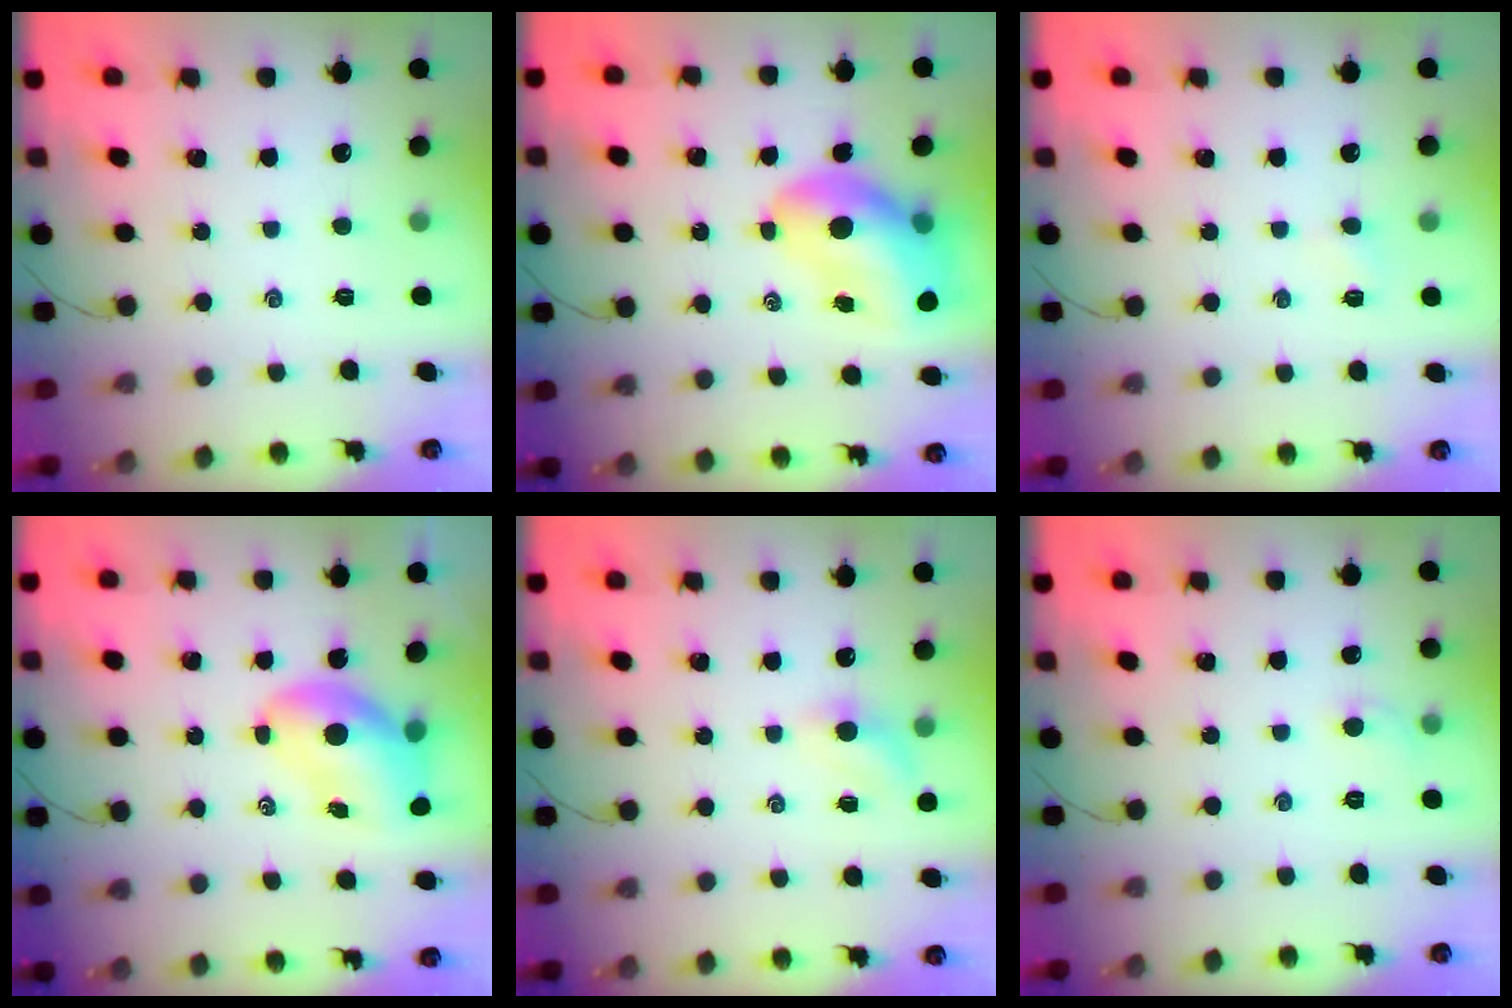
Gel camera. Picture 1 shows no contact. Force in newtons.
{"total": 13.4, "press": 12.8, "slide": 3.9}
{"total": 1.6, "press": 1.5, "slide": 0.5}
{"total": 8.1, "press": 7.9, "slide": 2.0}
{"total": 5.1, "press": 4.9, "slide": 1.3}
{"total": 4.0, "press": 3.8, "slide": 1.3}